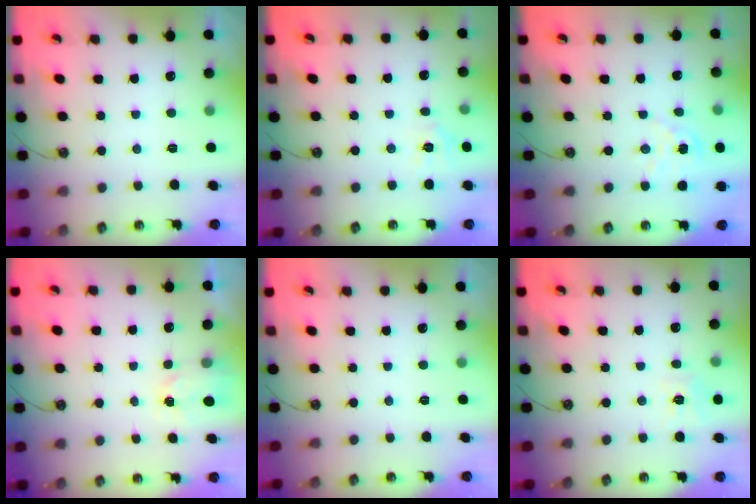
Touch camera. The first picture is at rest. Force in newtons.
{"total": 3.4, "press": 3.4, "slide": 0.3}
{"total": 2.9, "press": 2.9, "slide": 0.3}
{"total": 2.2, "press": 2.2, "slide": 0.2}
{"total": 0.0}
{"total": 7.8, "press": 7.8, "slide": 0.6}